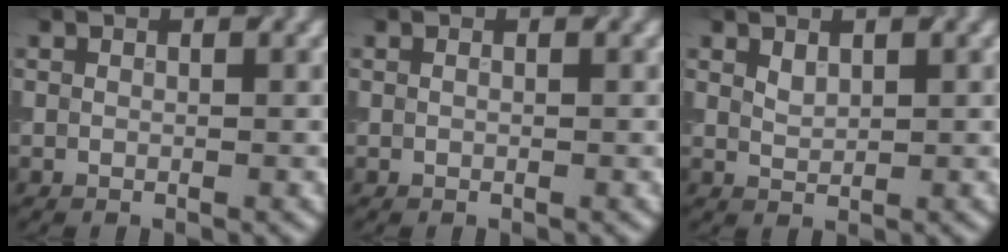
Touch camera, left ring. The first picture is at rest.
{"total": 0.0}
{"total": 0.9, "force": [0.5, 0.5, 0.5], "torque": [-0.012, 0.006, 0.019]}